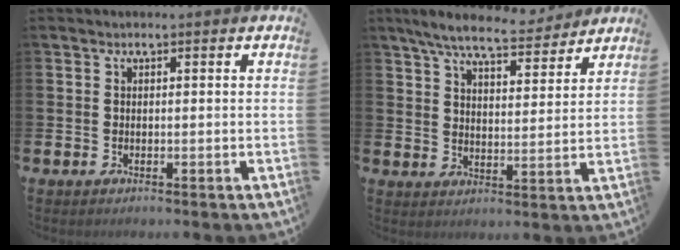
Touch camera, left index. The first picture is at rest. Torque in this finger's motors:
{"motor_torque": [1.04, -1.10, 0.23, 0.17]}